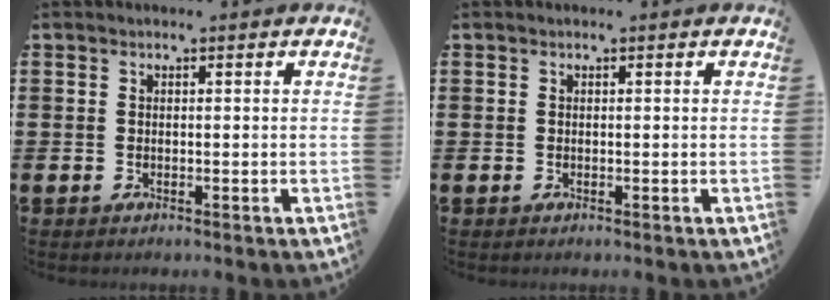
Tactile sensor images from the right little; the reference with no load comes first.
{"total": 0.0}